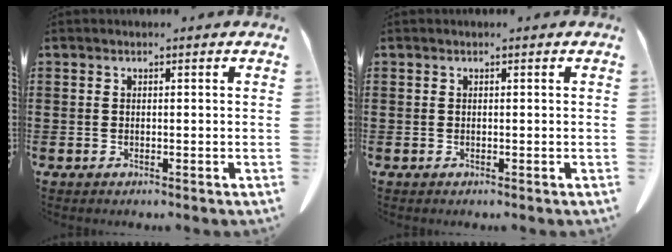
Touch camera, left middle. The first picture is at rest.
{"total": 0.0}